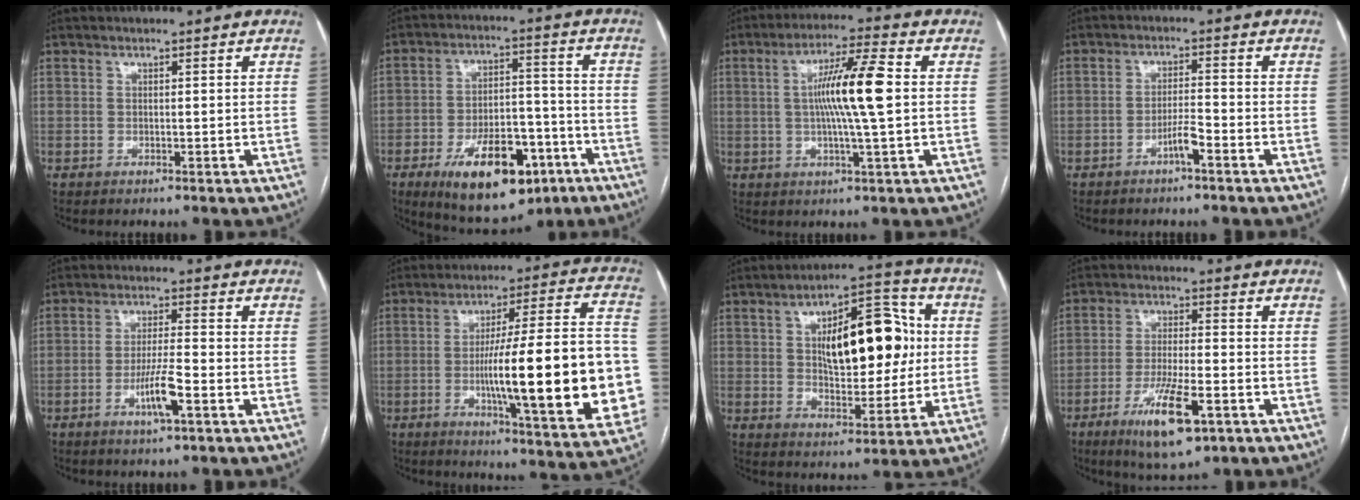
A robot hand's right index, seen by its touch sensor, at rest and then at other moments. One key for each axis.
{"total": 16.4, "fx": -8.5, "fy": 7.4, "fz": 11.9, "tx": -0.189, "ty": 0.007, "tz": -0.122}
{"total": 10.6, "fx": 0.8, "fy": 0.0, "fz": 10.5, "tx": -0.192, "ty": 0.006, "tz": 0.011}
{"total": 3.2, "fx": -1.9, "fy": 0.1, "fz": 2.5, "tx": -0.045, "ty": 0.000, "tz": -0.035}
{"total": 6.0, "fx": -2.6, "fy": 0.3, "fz": 5.4, "tx": -0.104, "ty": -0.007, "tz": -0.047}
{"total": 25.6, "fx": -4.0, "fy": 3.1, "fz": 25.1, "tx": -0.312, "ty": 0.013, "tz": -0.053}
{"total": 15.8, "fx": 2.8, "fy": 6.7, "fz": 14.1, "tx": -0.212, "ty": 0.028, "tz": 0.047}
{"total": 10.9, "fx": -5.5, "fy": 2.3, "fz": 9.1, "tx": -0.170, "ty": -0.019, "tz": -0.088}